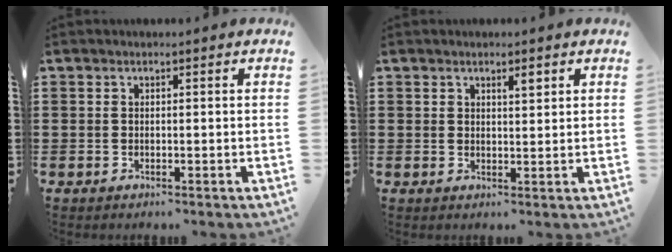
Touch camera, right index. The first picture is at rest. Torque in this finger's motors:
{"motor_torque": [-0.25, 0.09, 0.07, 0.01]}